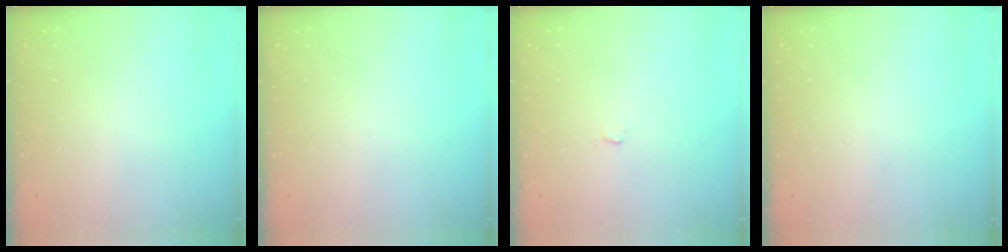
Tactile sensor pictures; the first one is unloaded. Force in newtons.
{"total": 0.0}
{"total": 4.3, "press": 2.8, "slide": 3.2}
{"total": 0.0}